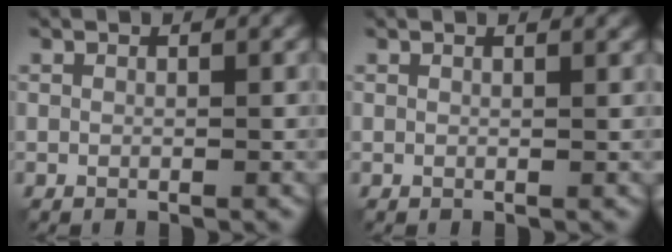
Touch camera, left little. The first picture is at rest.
{"total": 1.3, "force": [1.0, 0.4, 0.7], "torque": [-0.007, 0.001, 0.006]}